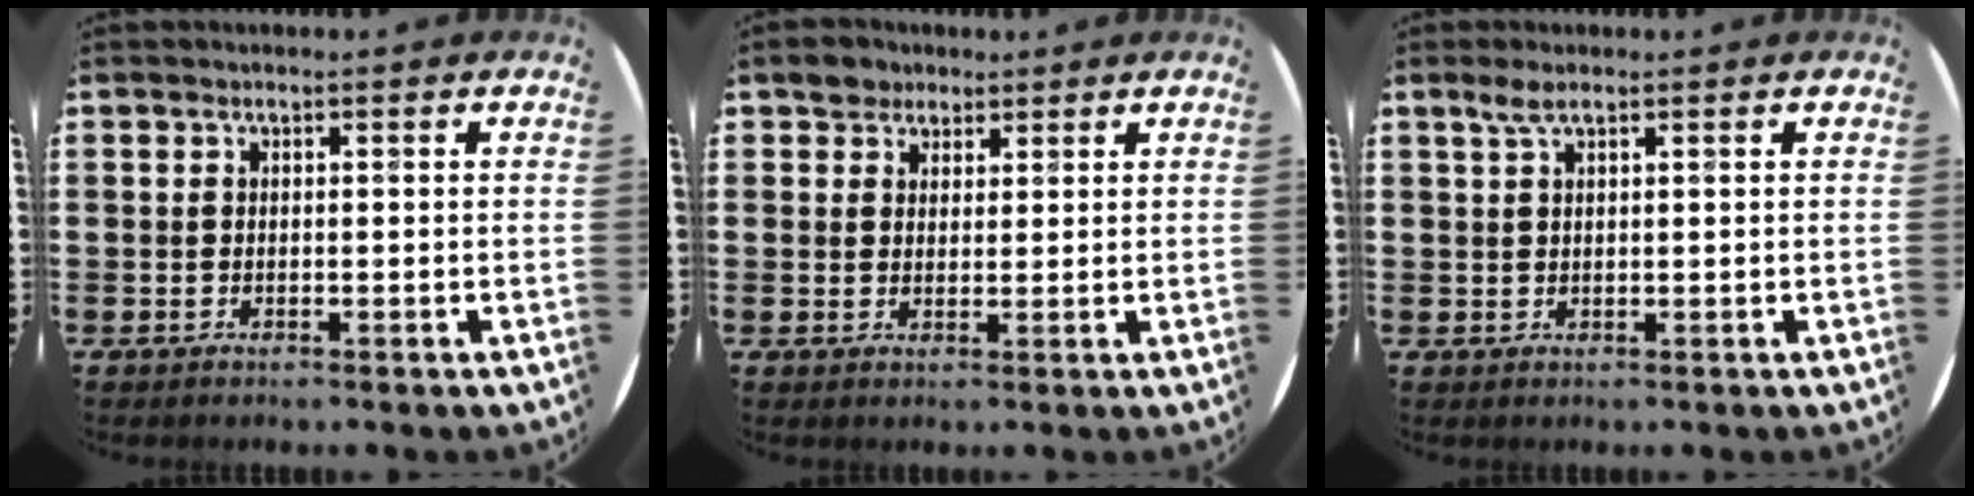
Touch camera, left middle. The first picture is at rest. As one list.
[{"total": 3.0, "force": [2.3, 1.8, -0.1], "torque": [0.009, 0.005, 0.042]}, {"total": 1.9, "force": [1.3, 0.3, 1.4], "torque": [-0.028, 0.005, 0.022]}]